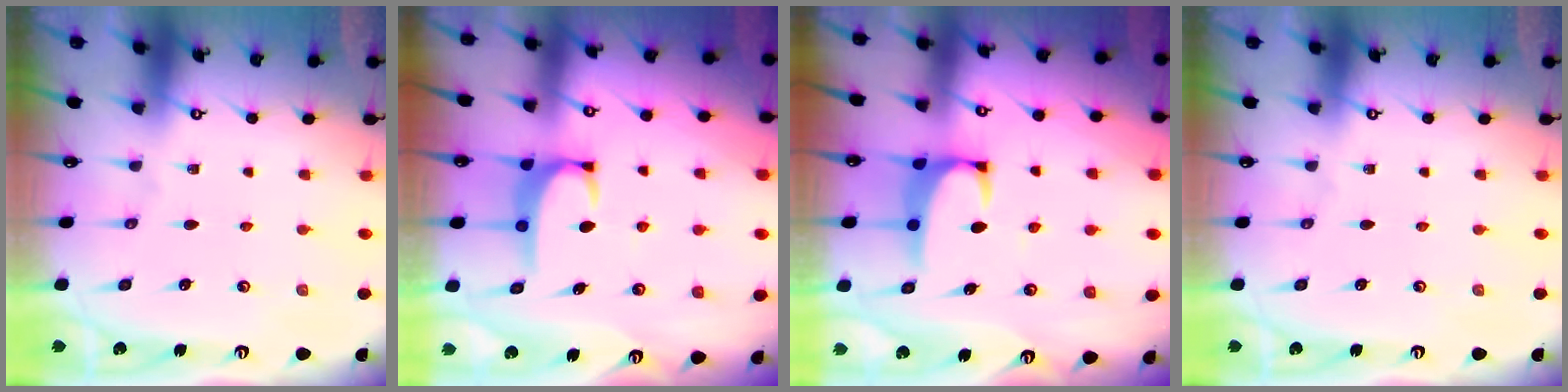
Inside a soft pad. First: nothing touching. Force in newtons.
{"total": 2.9, "press": 2.8, "slide": 0.5}
{"total": 2.0, "press": 1.9, "slide": 0.7}
{"total": 0.0}